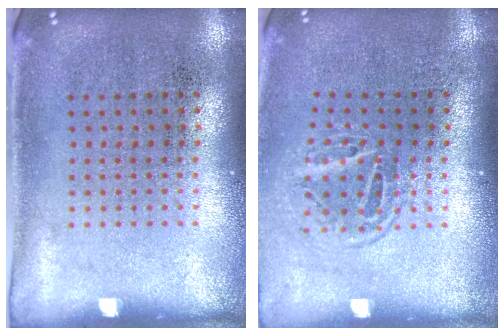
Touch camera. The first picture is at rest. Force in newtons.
{"total": 1.5, "press": 1.0, "slide": 1.1}